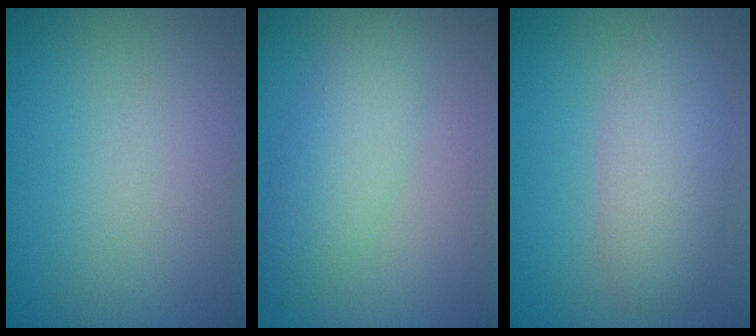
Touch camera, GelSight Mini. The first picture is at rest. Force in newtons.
{"total": 3.5, "press": 3.5, "slide": 0.1}
{"total": 4.2, "press": 4.2, "slide": 0.1}